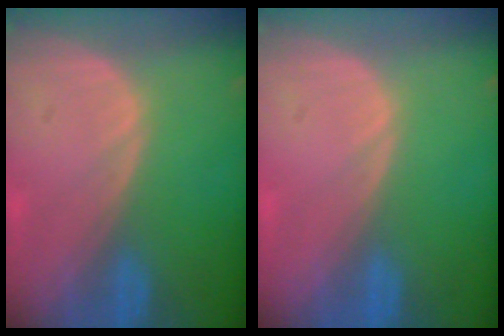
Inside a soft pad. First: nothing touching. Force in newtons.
{"total": 0.0}